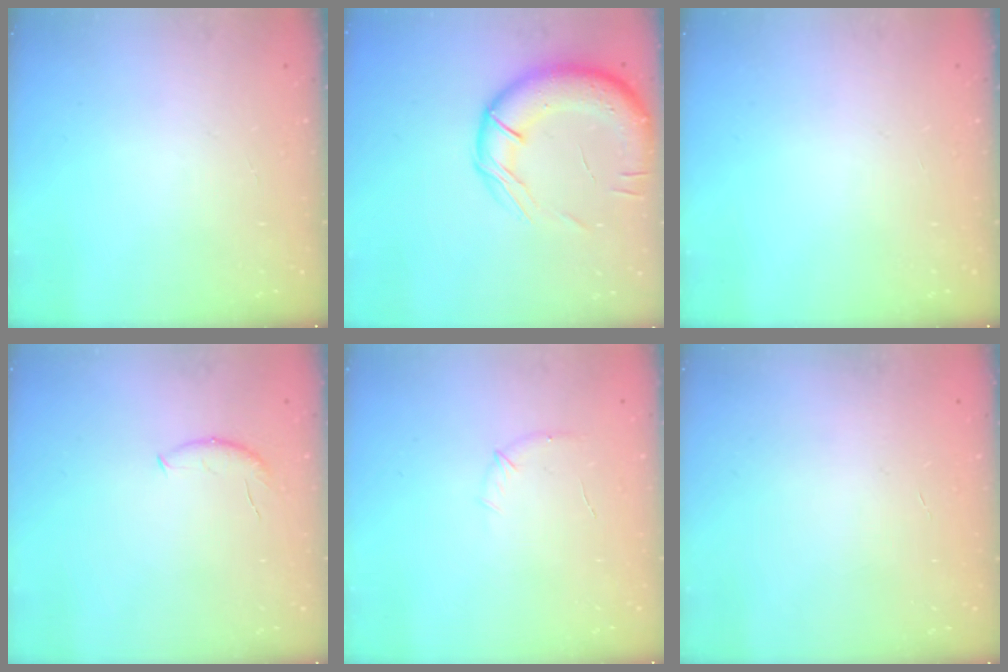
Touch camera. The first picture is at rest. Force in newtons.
{"total": 17.3, "press": 16.9, "slide": 3.5}
{"total": 0.0}
{"total": 6.5, "press": 6.4, "slide": 0.8}
{"total": 5.5, "press": 5.3, "slide": 1.5}
{"total": 0.6, "press": 0.6, "slide": 0.2}